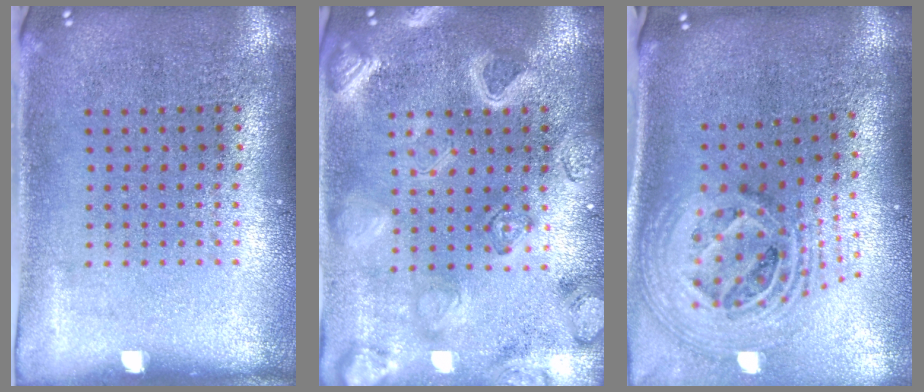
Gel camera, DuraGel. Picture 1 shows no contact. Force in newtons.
{"total": 3.2, "press": 3.1, "slide": 1.0}
{"total": 2.7, "press": 1.9, "slide": 1.9}